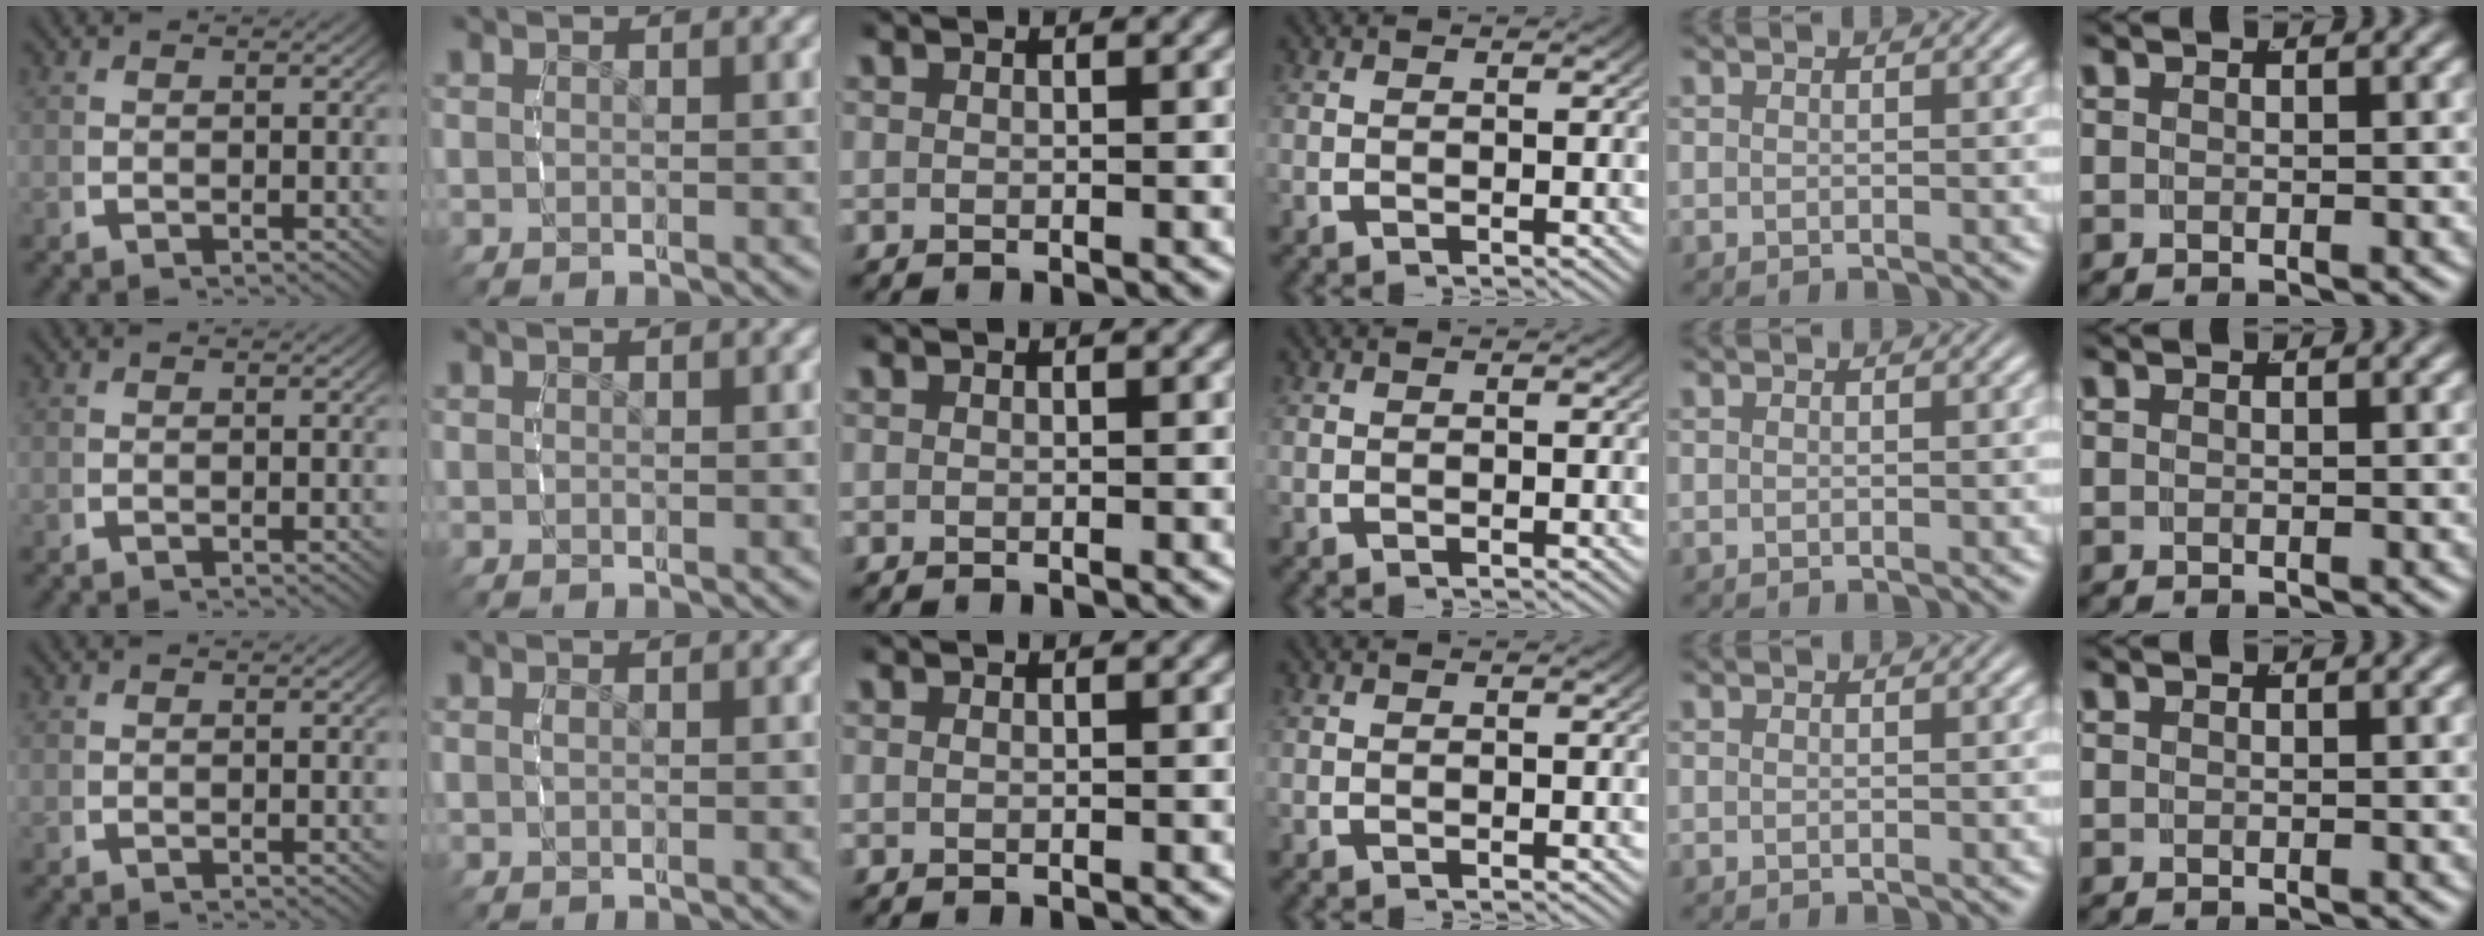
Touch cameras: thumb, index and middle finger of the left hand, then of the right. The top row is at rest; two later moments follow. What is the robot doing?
{"motion": "grasp_and_lifting", "object": "backpack"}